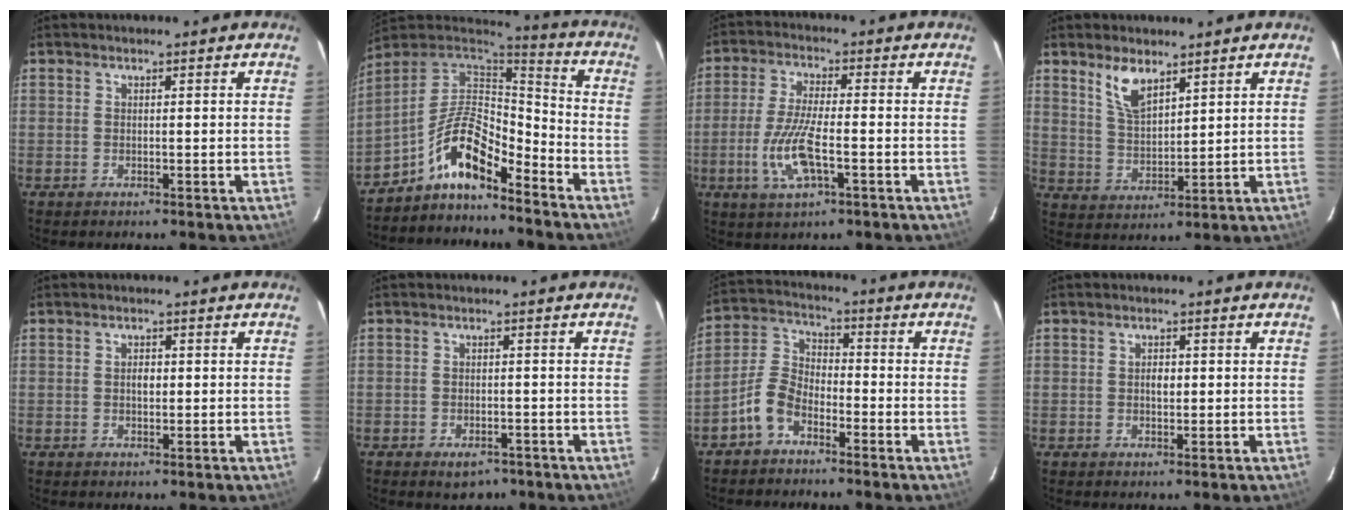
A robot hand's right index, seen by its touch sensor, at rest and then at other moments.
{"total": 11.9, "force": [-7.8, 4.0, 8.0], "torque": [-0.160, 0.018, -0.152]}
{"total": 9.5, "force": [-3.0, 2.4, 8.7], "torque": [-0.183, -0.008, -0.060]}
{"total": 6.9, "force": [4.6, 2.8, 4.3], "torque": [-0.080, 0.002, 0.097]}
{"total": 1.6, "force": [0.1, 1.1, 1.2], "torque": [-0.020, 0.006, 0.000]}
{"total": 3.8, "force": [-2.5, 2.3, 1.7], "torque": [-0.029, 0.002, -0.029]}
{"total": 6.8, "force": [-4.3, 3.6, 3.7], "torque": [-0.085, 0.021, -0.094]}
{"total": 1.8, "force": [0.1, 1.2, 1.3], "torque": [-0.022, 0.006, 0.001]}